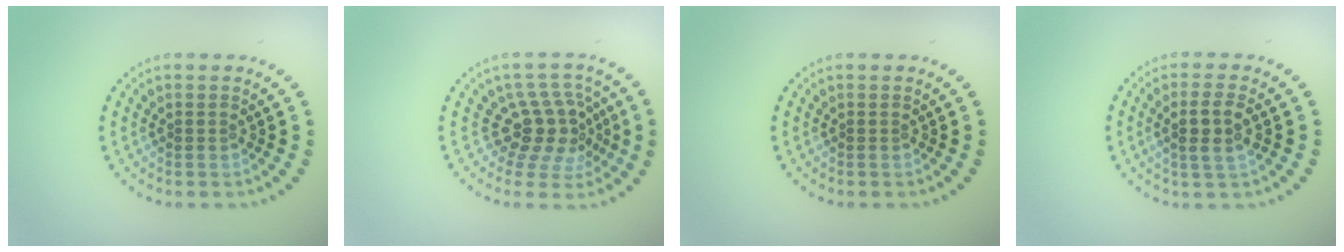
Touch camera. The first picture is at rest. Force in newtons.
{"total": 4.2, "press": 3.1, "slide": 2.8}
{"total": 0.0}
{"total": 2.6, "press": 2.5, "slide": 0.9}